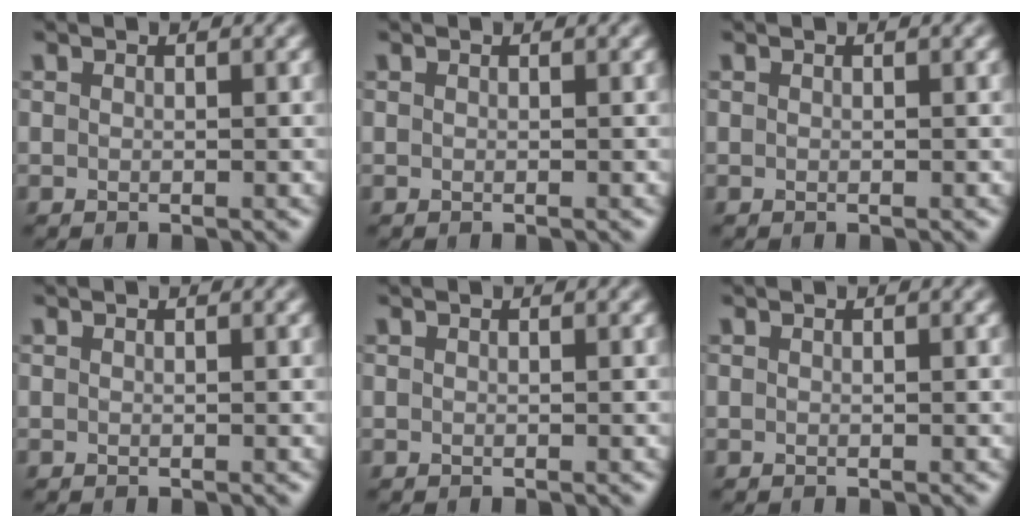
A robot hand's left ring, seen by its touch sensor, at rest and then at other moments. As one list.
[{"total": 0.0}, {"total": 0.0}, {"total": 0.0}, {"total": 0.0}, {"total": 0.0}]